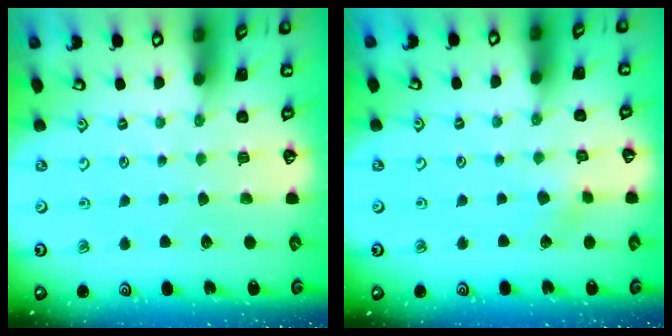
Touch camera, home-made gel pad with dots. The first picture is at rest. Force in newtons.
{"total": 2.9, "press": 2.8, "slide": 0.8}